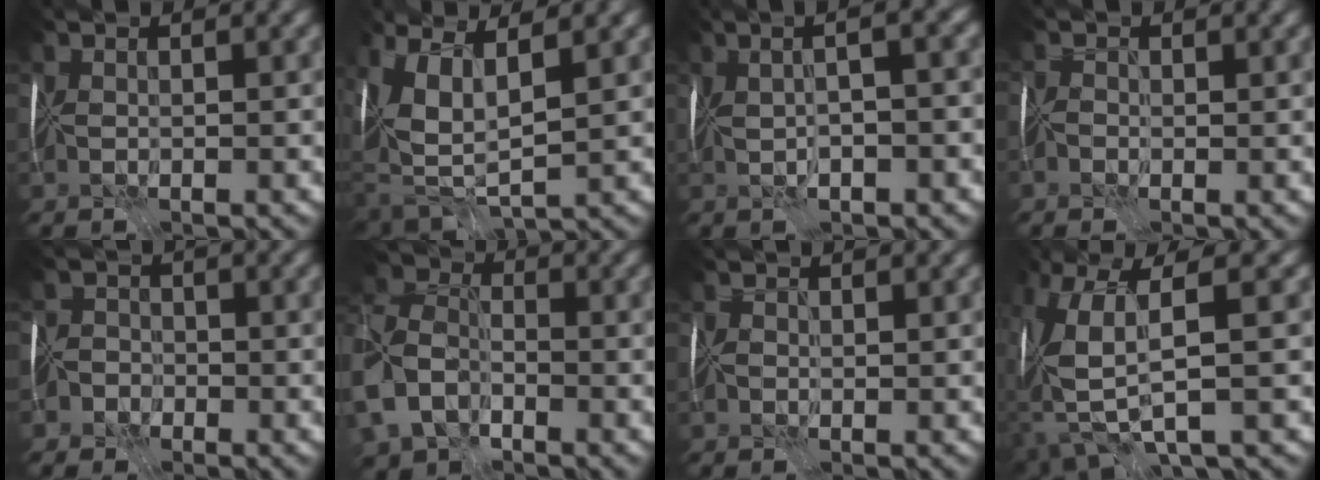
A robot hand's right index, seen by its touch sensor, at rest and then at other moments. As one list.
[{"total": 5.4, "force": [1.5, 2.3, 4.6], "torque": [-0.121, -0.017, 0.037]}, {"total": 5.7, "force": [1.2, 1.5, 5.4], "torque": [-0.063, 0.022, 0.004]}, {"total": 0.9, "force": [-0.9, 0.3, -0.1], "torque": [0.008, 0.008, -0.026]}, {"total": 4.1, "force": [-3.2, 2.6, 0.0], "torque": [0.024, -0.005, -0.070]}, {"total": 8.2, "force": [-4.4, 5.0, 4.7], "torque": [-0.125, -0.025, -0.098]}, {"total": 1.2, "force": [0.0, 1.1, 0.3], "torque": [-0.005, 0.009, -0.015]}, {"total": 6.4, "force": [-0.4, 1.6, 6.2], "torque": [-0.153, -0.019, -0.002]}]